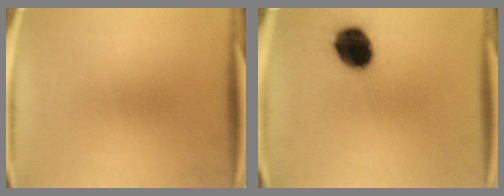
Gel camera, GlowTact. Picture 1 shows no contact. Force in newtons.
{"total": 13.2}